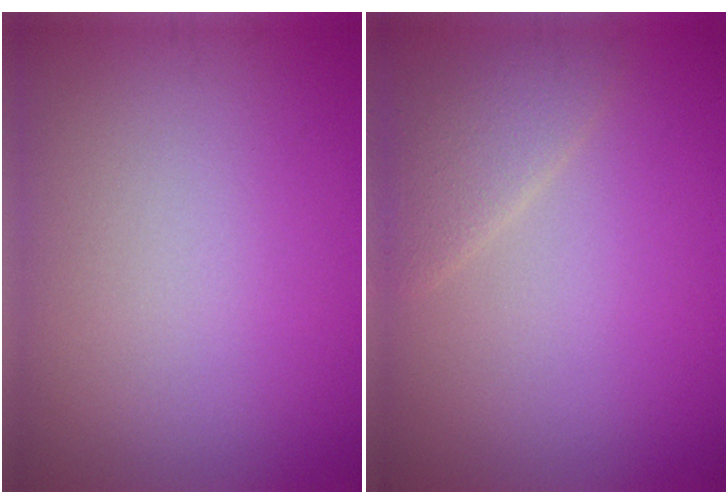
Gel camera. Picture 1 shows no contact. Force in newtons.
{"total": 2.2, "press": 2.1, "slide": 0.1}